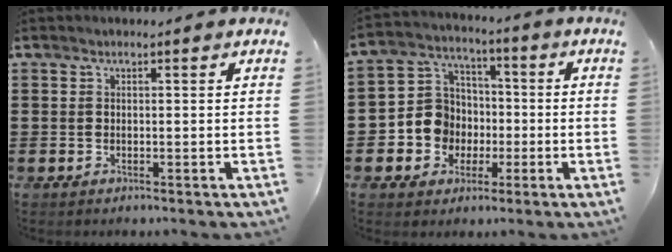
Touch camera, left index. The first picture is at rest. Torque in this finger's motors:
{"motor_torque": [0.47, 0.33, 0.29, 0.06]}